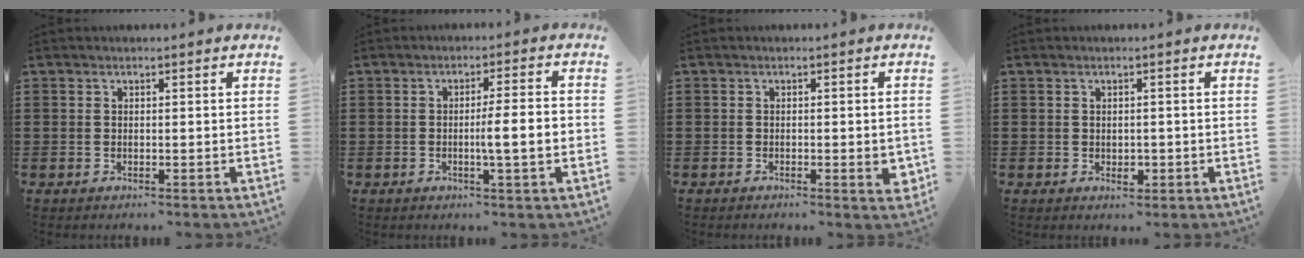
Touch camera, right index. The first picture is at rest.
{"total": 5.1, "force": [-0.8, 0.2, 5.1], "torque": [-0.079, -0.007, -0.018]}
{"total": 2.5, "force": [-0.9, 0.7, 2.2], "torque": [-0.036, 0.001, -0.015]}
{"total": 1.5, "force": [-0.2, 1.2, 1.0], "torque": [-0.019, 0.004, -0.004]}